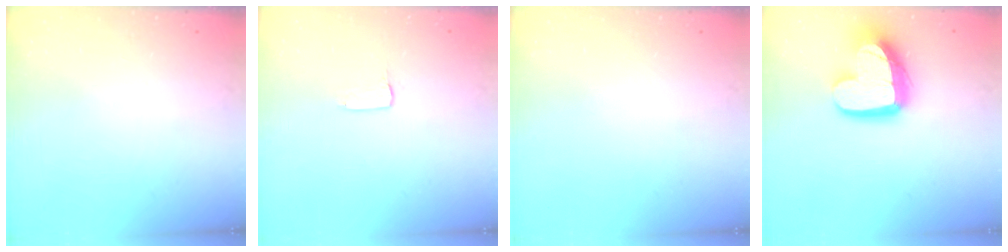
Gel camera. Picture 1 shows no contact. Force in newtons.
{"total": 1.0, "press": 1.0, "slide": 0.1}
{"total": 0.0}
{"total": 16.0, "press": 16.0, "slide": 1.4}